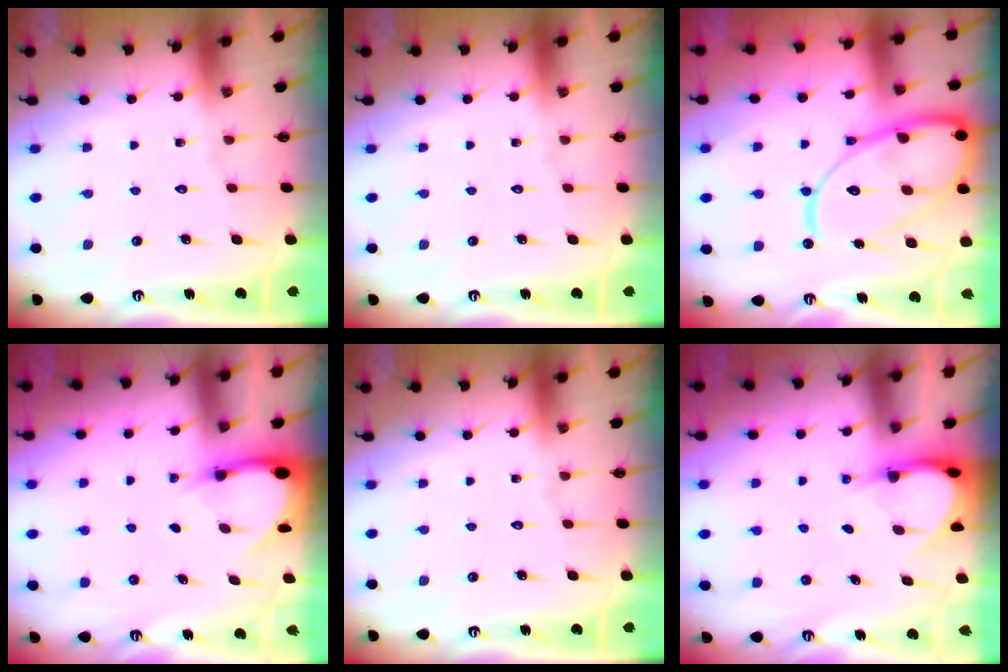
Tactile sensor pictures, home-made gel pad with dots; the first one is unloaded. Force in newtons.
{"total": 0.0}
{"total": 19.7, "press": 19.6, "slide": 1.8}
{"total": 3.4, "press": 3.4, "slide": 0.2}
{"total": 0.0}
{"total": 3.7, "press": 3.6, "slide": 0.4}